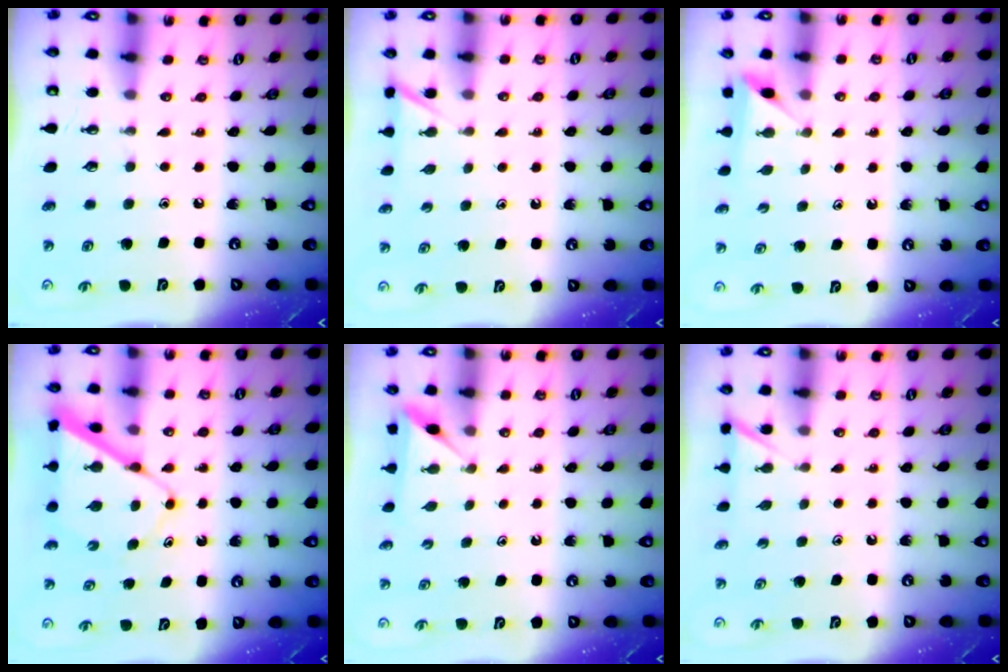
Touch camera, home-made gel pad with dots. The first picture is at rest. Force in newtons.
{"total": 2.7, "press": 2.7, "slide": 0.3}
{"total": 2.1, "press": 2.1, "slide": 0.2}
{"total": 9.0, "press": 8.9, "slide": 0.8}
{"total": 2.5, "press": 2.5, "slide": 0.2}
{"total": 2.7, "press": 2.7, "slide": 0.3}